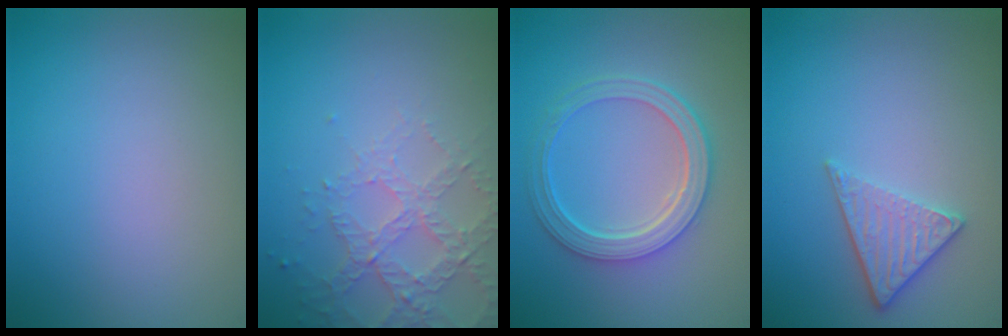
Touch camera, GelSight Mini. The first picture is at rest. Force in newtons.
{"total": 4.1, "press": 3.0, "slide": 2.9}
{"total": 5.0, "press": 3.9, "slide": 3.1}
{"total": 2.8, "press": 2.4, "slide": 1.3}